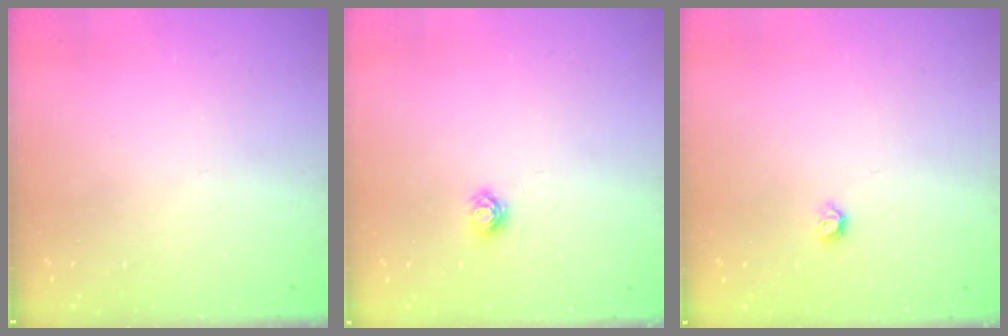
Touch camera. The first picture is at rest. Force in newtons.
{"total": 4.0, "press": 4.0, "slide": 0.5}
{"total": 3.6, "press": 3.6, "slide": 0.7}